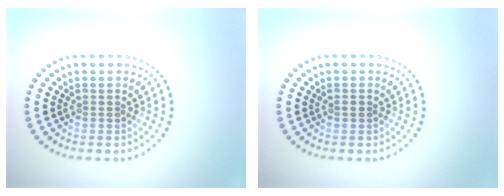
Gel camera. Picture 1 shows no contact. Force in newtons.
{"total": 0.5, "press": 0.5, "slide": 0.2}